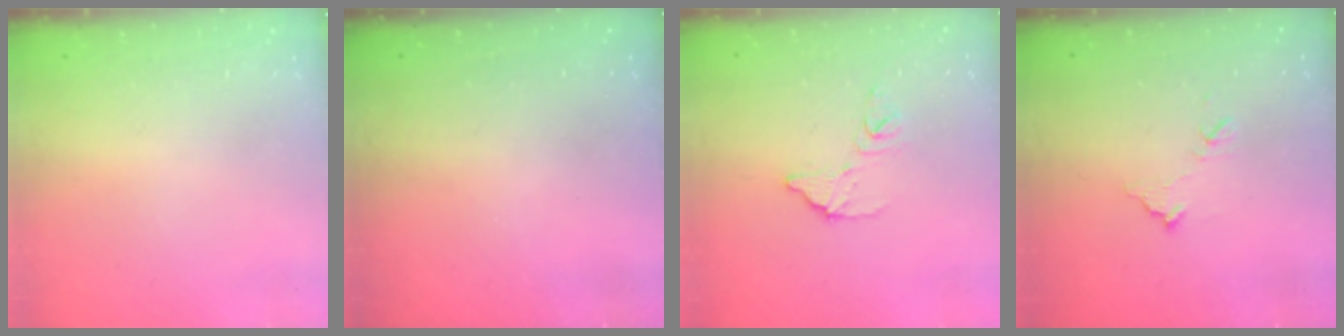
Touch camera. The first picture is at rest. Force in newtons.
{"total": 3.2, "press": 3.2, "slide": 0.1}
{"total": 8.8, "press": 8.7, "slide": 0.6}
{"total": 7.8, "press": 7.8, "slide": 0.4}